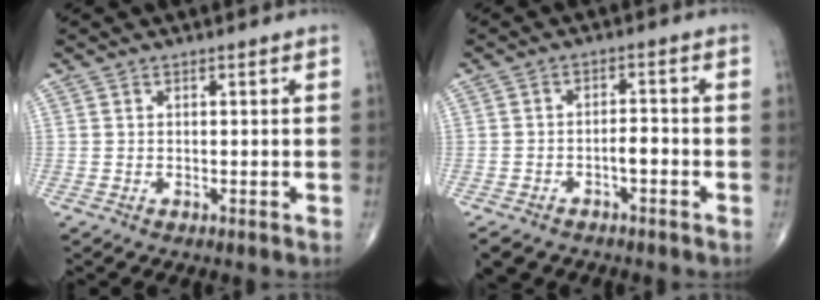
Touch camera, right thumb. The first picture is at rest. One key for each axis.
{"total": 7.4, "fx": -4.3, "fy": 4.2, "fz": 4.3, "tx": -0.065, "ty": 0.026, "tz": -0.064}